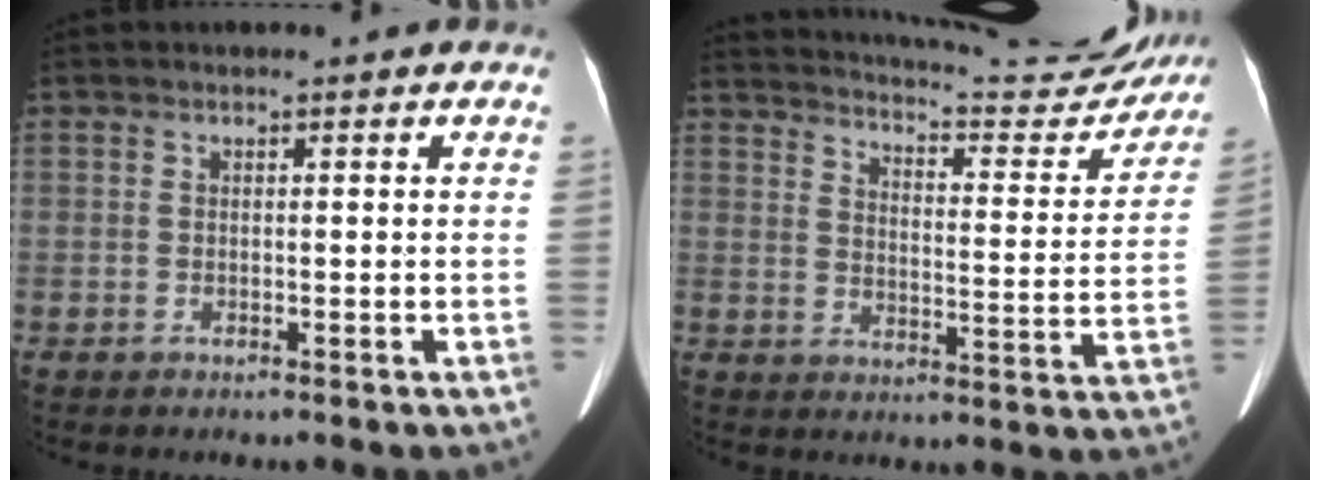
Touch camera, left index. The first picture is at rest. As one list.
[{"total": 24.3, "force": [22.9, 3.4, 7.5], "torque": [-0.111, -0.065, 0.287]}]